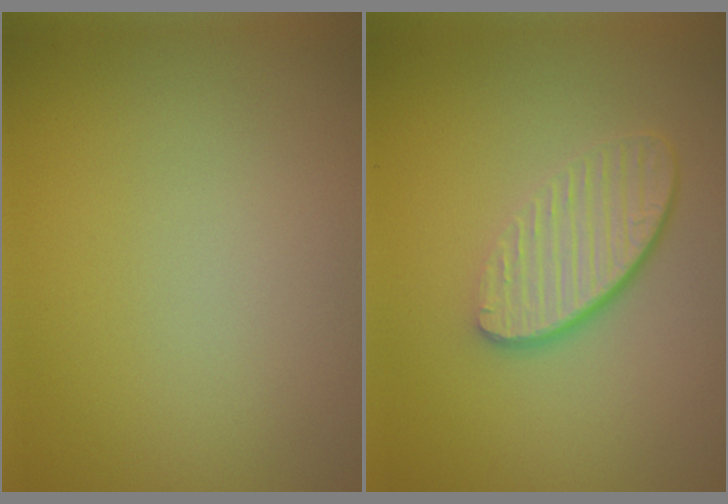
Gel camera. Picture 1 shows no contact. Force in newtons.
{"total": 4.6, "press": 3.1, "slide": 3.3}